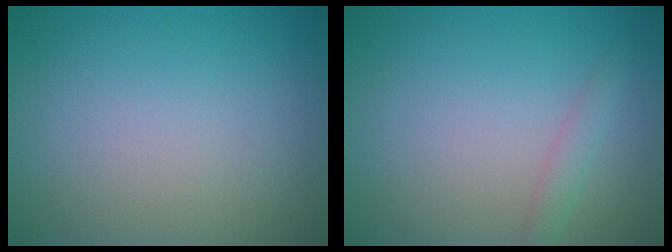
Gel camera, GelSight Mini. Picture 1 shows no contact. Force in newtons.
{"total": 1.3, "press": 1.3, "slide": 0.1}